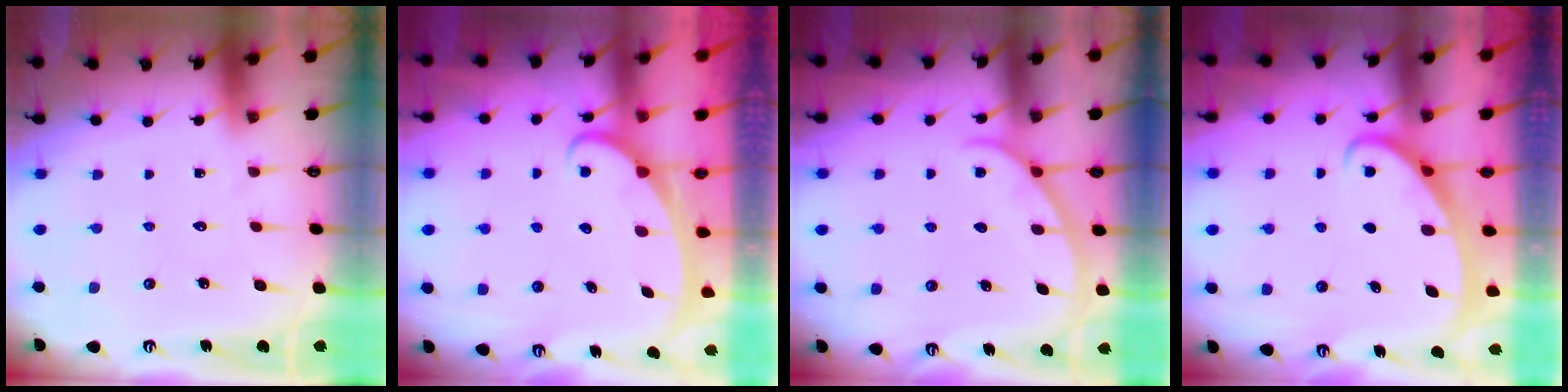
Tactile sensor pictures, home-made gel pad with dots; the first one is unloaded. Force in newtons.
{"total": 2.4, "press": 2.4, "slide": 0.3}
{"total": 2.1, "press": 2.1, "slide": 0.3}
{"total": 2.5, "press": 2.5, "slide": 0.4}